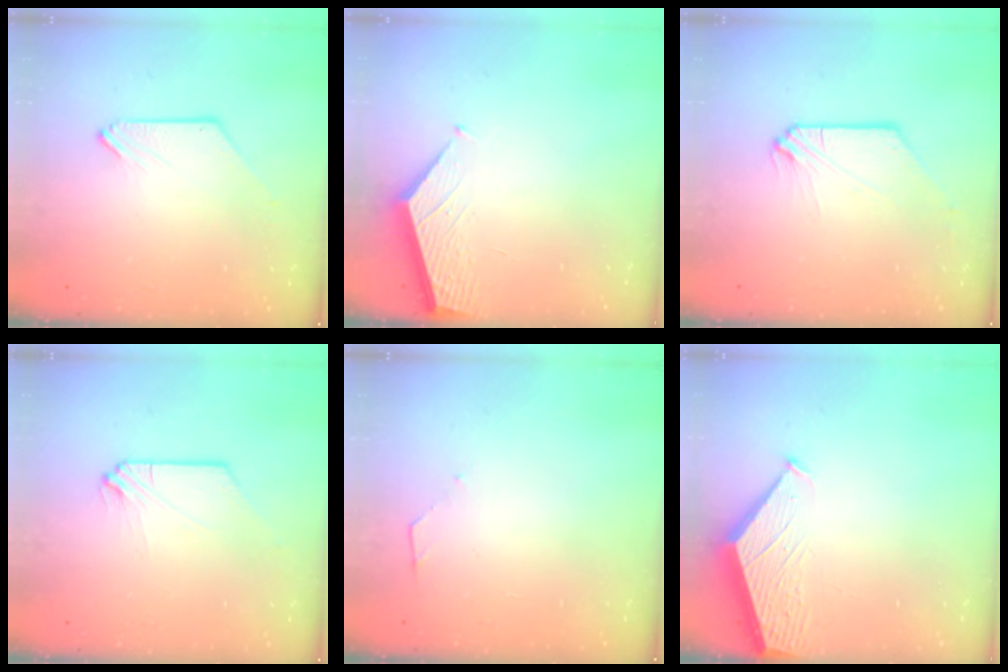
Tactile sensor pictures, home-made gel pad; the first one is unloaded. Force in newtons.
{"total": 2.4, "press": 2.4, "slide": 0.2}
{"total": 0.8, "press": 0.8, "slide": 0.2}
{"total": 0.0}
{"total": 2.7, "press": 2.6, "slide": 0.4}
{"total": 1.8, "press": 1.8, "slide": 0.2}